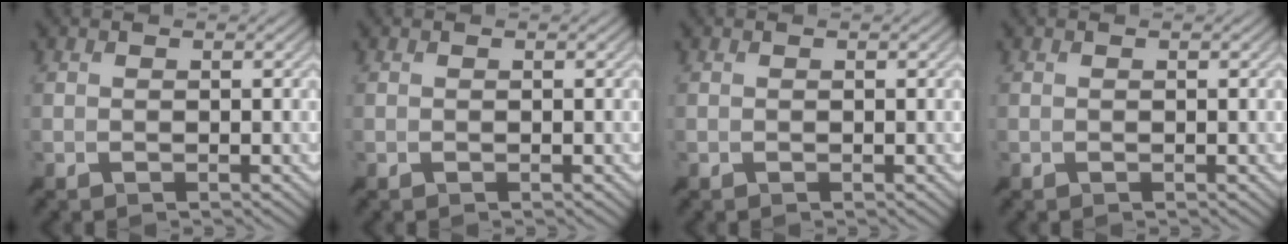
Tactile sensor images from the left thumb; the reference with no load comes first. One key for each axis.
{"total": 0.0}
{"total": 0.0}
{"total": 0.0}